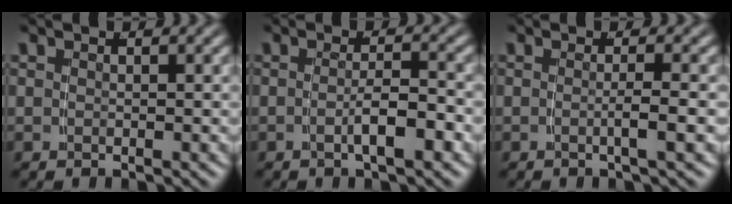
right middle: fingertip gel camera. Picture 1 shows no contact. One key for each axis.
{"total": 2.5, "fx": -1.5, "fy": -0.2, "fz": 2.0, "tx": -0.024, "ty": -0.002, "tz": -0.025}
{"total": 1.4, "fx": -0.5, "fy": -0.8, "fz": 1.0, "tx": -0.014, "ty": -0.001, "tz": -0.009}